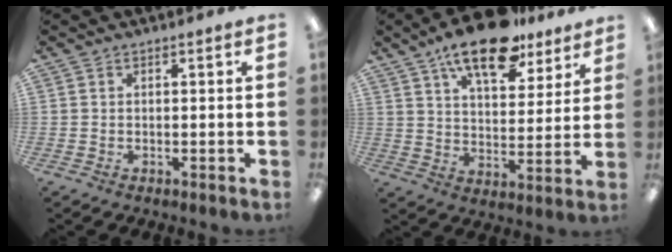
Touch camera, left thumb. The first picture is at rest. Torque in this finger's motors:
{"motor_torque": [0.36, 0.44, 1.60, -1.17, 0.19]}